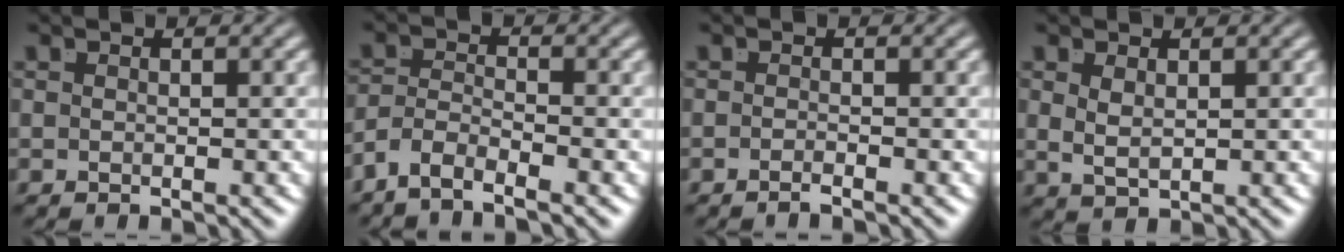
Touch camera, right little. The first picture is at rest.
{"total": 4.4, "force": [-3.0, 2.7, 1.8], "torque": [-0.049, -0.020, -0.052]}
{"total": 1.2, "force": [-1.0, -0.6, 0.3], "torque": [-0.003, -0.001, -0.019]}
{"total": 1.7, "force": [0.5, 0.7, 1.4], "torque": [-0.037, -0.015, 0.025]}